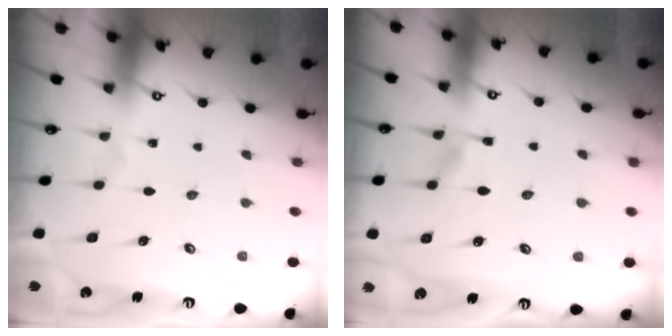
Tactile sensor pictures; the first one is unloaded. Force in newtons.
{"total": 5.9, "press": 5.8, "slide": 0.7}